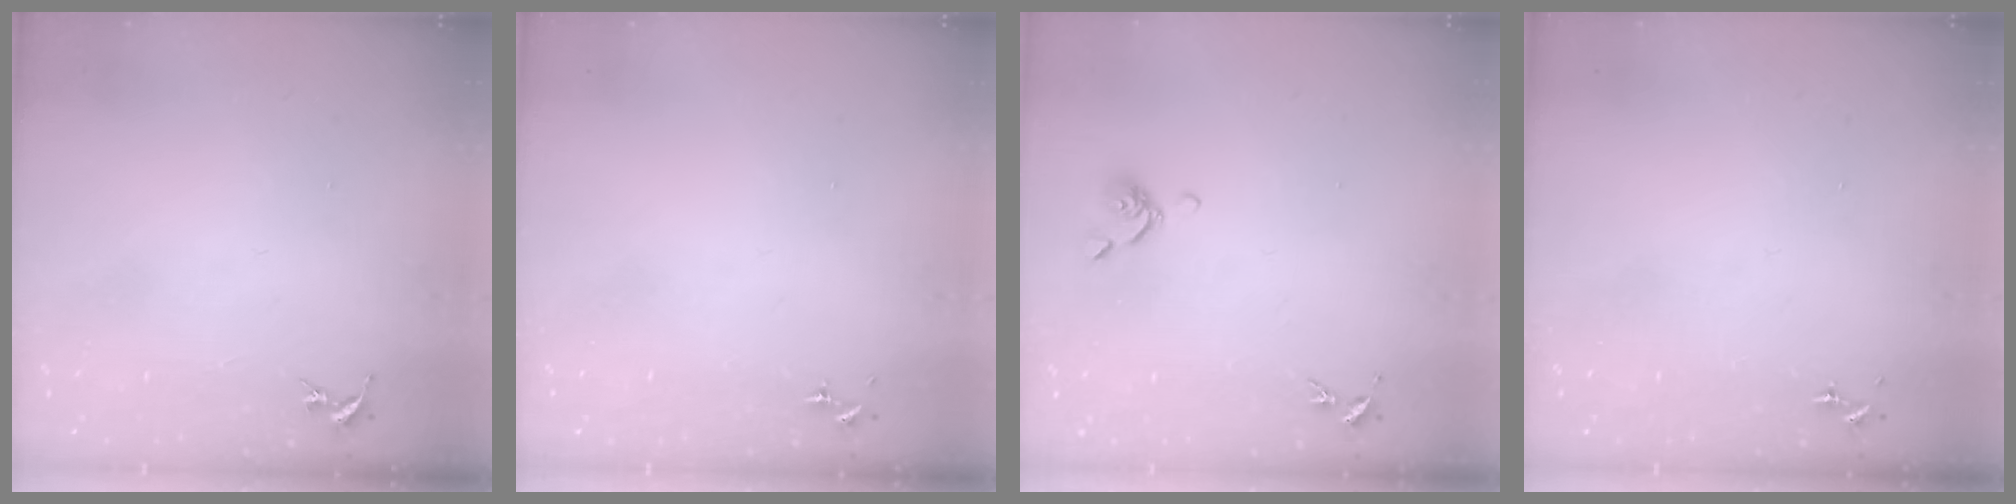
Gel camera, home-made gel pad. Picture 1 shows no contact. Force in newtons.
{"total": 0.0}
{"total": 6.8, "press": 6.7, "slide": 0.9}
{"total": 0.0}